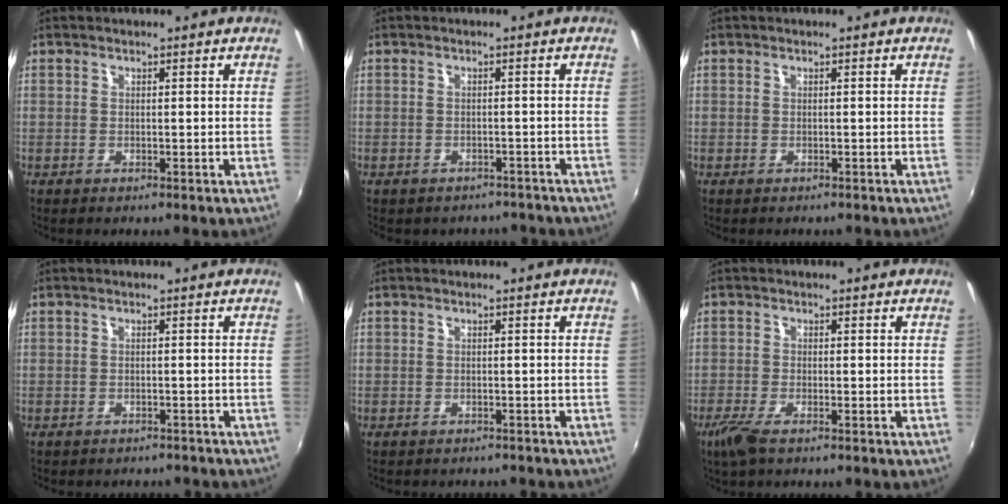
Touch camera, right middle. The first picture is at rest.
{"total": 6.7, "force": [-5.7, 3.0, 1.7], "torque": [-0.037, -0.009, -0.066]}
{"total": 0.7, "force": [-0.7, 0.3, 0.2], "torque": [-0.005, -0.002, -0.009]}
{"total": 4.8, "force": [-4.3, 1.7, 1.4], "torque": [-0.033, -0.014, -0.056]}
{"total": 3.9, "force": [-3.5, 1.2, 1.1], "torque": [-0.025, -0.013, -0.045]}
{"total": 4.0, "force": [-2.7, 0.8, 2.9], "torque": [-0.072, -0.012, -0.054]}